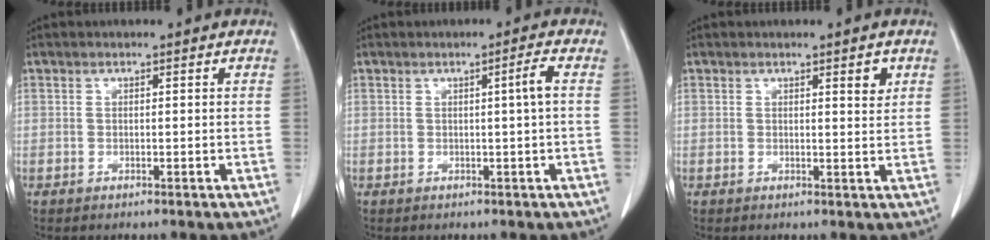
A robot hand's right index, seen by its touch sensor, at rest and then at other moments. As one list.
[{"total": 2.1, "force": [0.2, -0.7, 1.9], "torque": [-0.032, 0.000, 0.005]}, {"total": 2.0, "force": [1.2, 0.3, 1.7], "torque": [-0.023, -0.006, 0.015]}]